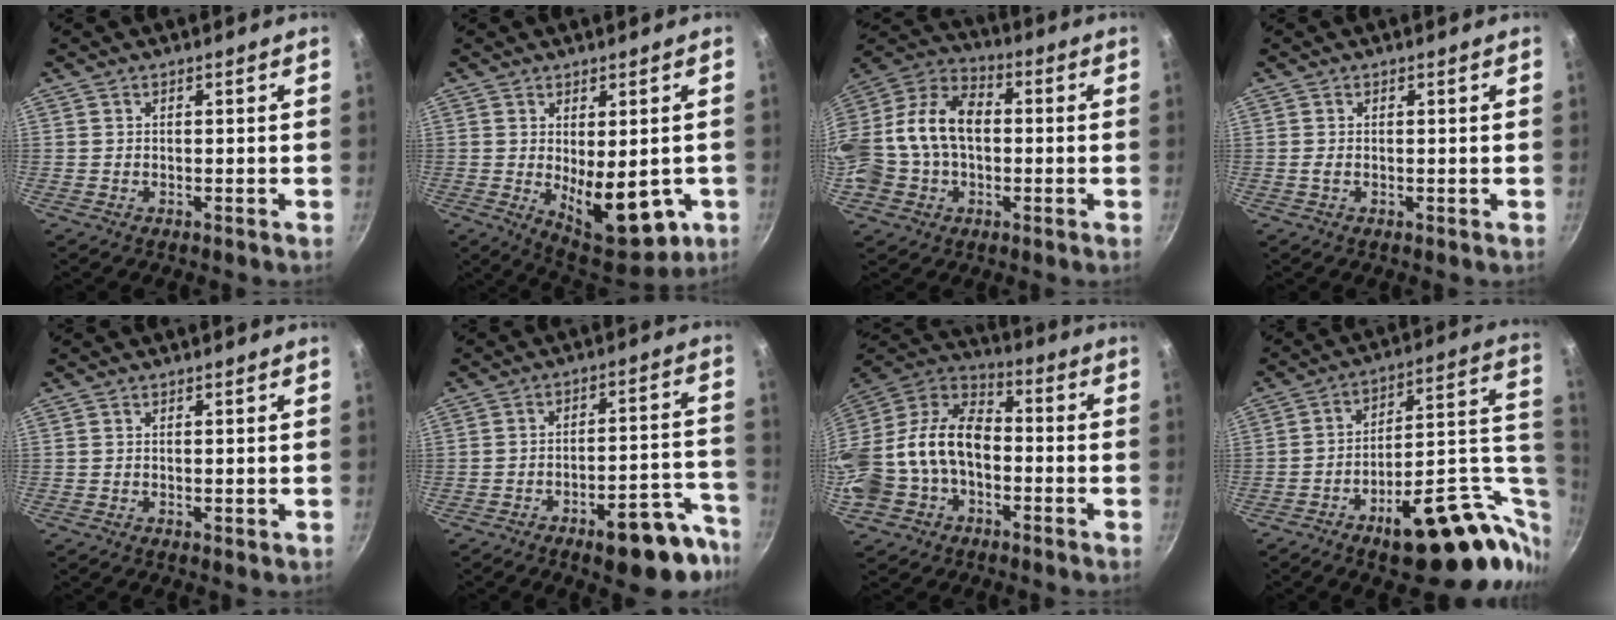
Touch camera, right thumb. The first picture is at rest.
{"total": 13.4, "force": [-2.5, 6.4, 11.5], "torque": [-0.138, -0.020, -0.013]}
{"total": 18.4, "force": [-0.3, 13.1, 12.9], "torque": [-0.231, 0.048, -0.019]}
{"total": 0.7, "force": [-0.1, 0.1, 0.7], "torque": [-0.015, -0.001, -0.003]}
{"total": 0.6, "force": [0.2, 0.2, 0.5], "torque": [-0.008, -0.004, 0.002]}
{"total": 15.3, "force": [-9.6, 5.4, 10.6], "torque": [-0.076, 0.069, -0.127]}
{"total": 20.7, "force": [-3.4, 14.7, 14.1], "torque": [-0.277, 0.061, -0.071]}
{"total": 25.8, "force": [-6.1, 11.9, 22.1], "torque": [-0.256, 0.029, -0.072]}